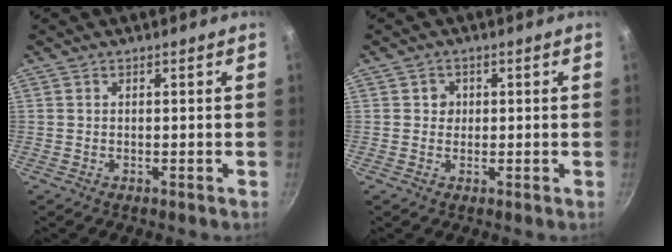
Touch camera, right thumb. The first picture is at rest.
{"total": 1.9, "force": [0.2, 1.9, 0.4], "torque": [0.007, 0.001, 0.000]}